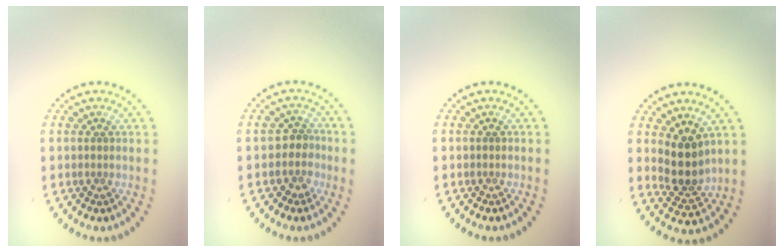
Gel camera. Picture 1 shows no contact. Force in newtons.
{"total": 2.0, "press": 1.6, "slide": 1.2}
{"total": 0.0}
{"total": 3.4, "press": 2.8, "slide": 1.9}